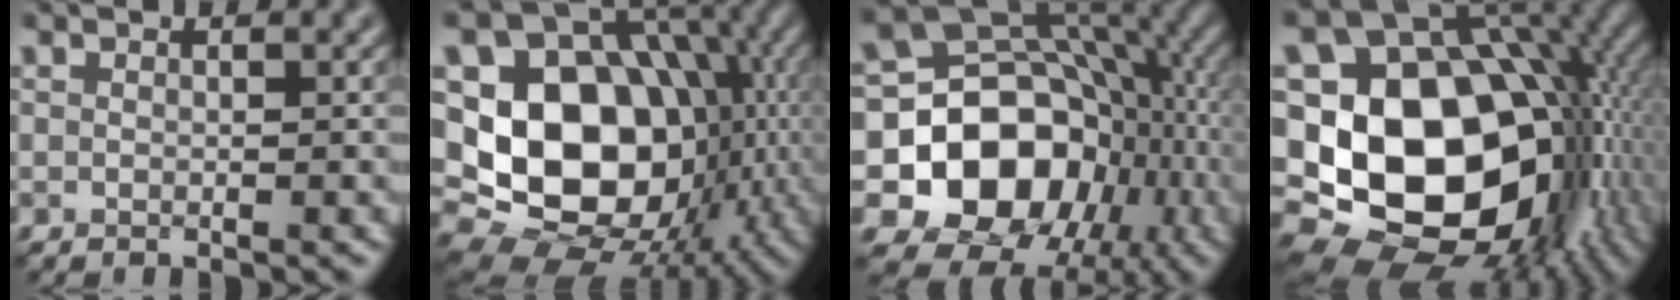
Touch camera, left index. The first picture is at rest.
{"total": 16.6, "force": [-1.8, 13.2, 9.9], "torque": [-0.151, -0.006, -0.034]}
{"total": 14.3, "force": [-3.6, 11.3, 7.9], "torque": [-0.128, -0.011, -0.069]}
{"total": 19.2, "force": [-1.5, 14.0, 12.9], "torque": [-0.213, -0.011, 0.003]}